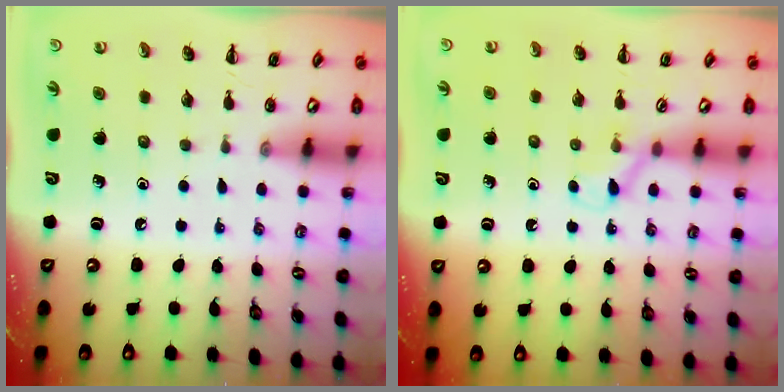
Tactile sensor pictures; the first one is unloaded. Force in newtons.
{"total": 3.8, "press": 3.5, "slide": 1.4}